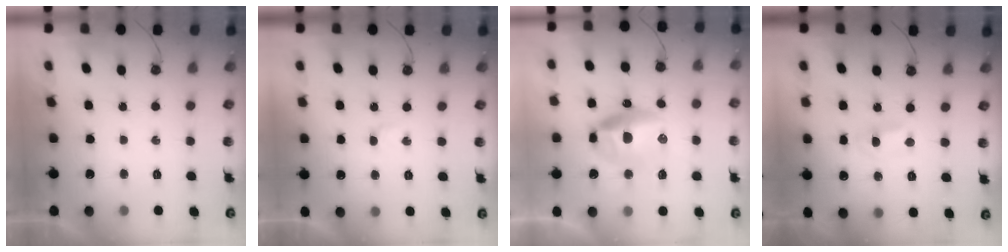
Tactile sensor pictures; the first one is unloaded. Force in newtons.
{"total": 1.8, "press": 1.4, "slide": 1.1}
{"total": 12.2, "press": 12.1, "slide": 1.2}
{"total": 1.5, "press": 1.3, "slide": 0.7}